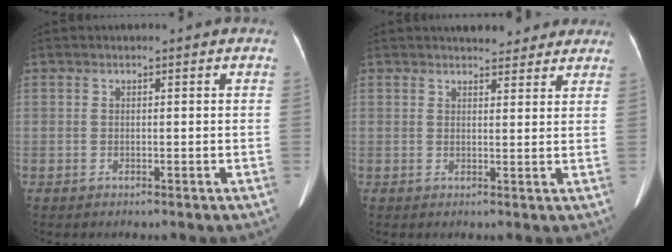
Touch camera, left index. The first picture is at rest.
{"total": 7.3, "force": [6.5, 2.5, 2.2], "torque": [-0.016, 0.006, 0.072]}